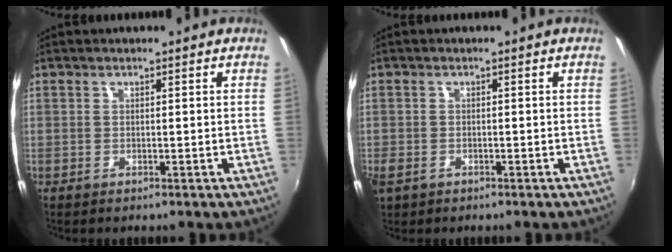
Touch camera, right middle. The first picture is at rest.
{"total": 3.7, "force": [-1.8, 2.5, 2.0], "torque": [-0.045, -0.010, -0.033]}